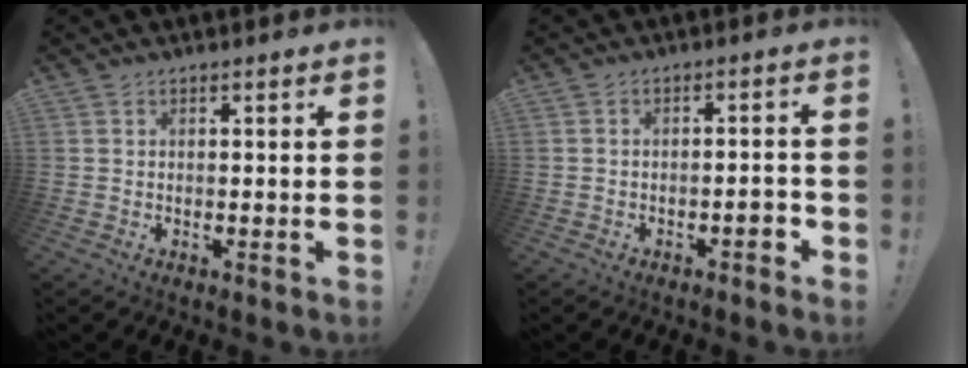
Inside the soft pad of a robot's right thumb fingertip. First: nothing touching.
{"total": 4.1, "force": [-2.2, 1.2, 3.2], "torque": [-0.039, 0.004, -0.038]}